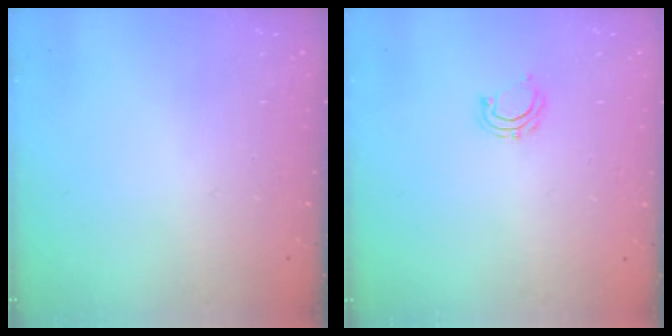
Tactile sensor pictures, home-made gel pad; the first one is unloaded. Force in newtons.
{"total": 5.1, "press": 5.1, "slide": 0.7}